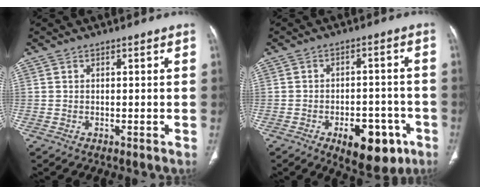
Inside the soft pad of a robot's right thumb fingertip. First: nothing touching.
{"total": 11.8, "force": [-5.6, 6.2, 8.4], "torque": [-0.082, 0.027, -0.066]}